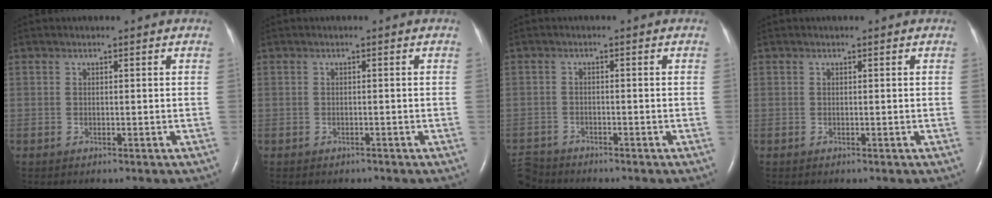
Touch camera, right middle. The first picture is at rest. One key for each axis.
{"total": 0.9, "fx": -0.8, "fy": 0.4, "fz": 0.1, "tx": -0.007, "ty": 0.000, "tz": -0.012}
{"total": 4.7, "fx": -4.5, "fy": 1.3, "fz": -0.1, "tx": 0.000, "ty": -0.013, "tz": -0.087}
{"total": 0.0}